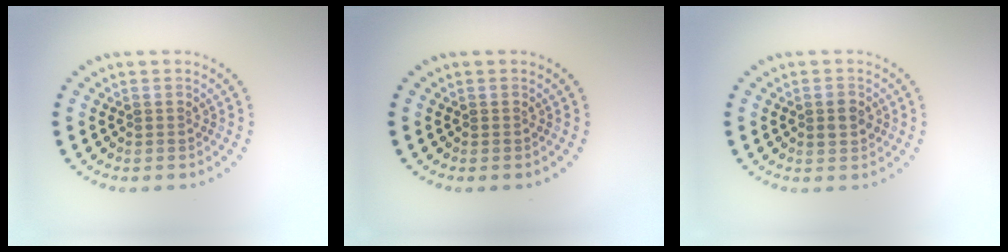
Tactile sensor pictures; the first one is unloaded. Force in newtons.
{"total": 0.0}
{"total": 1.6, "press": 1.6, "slide": 0.0}